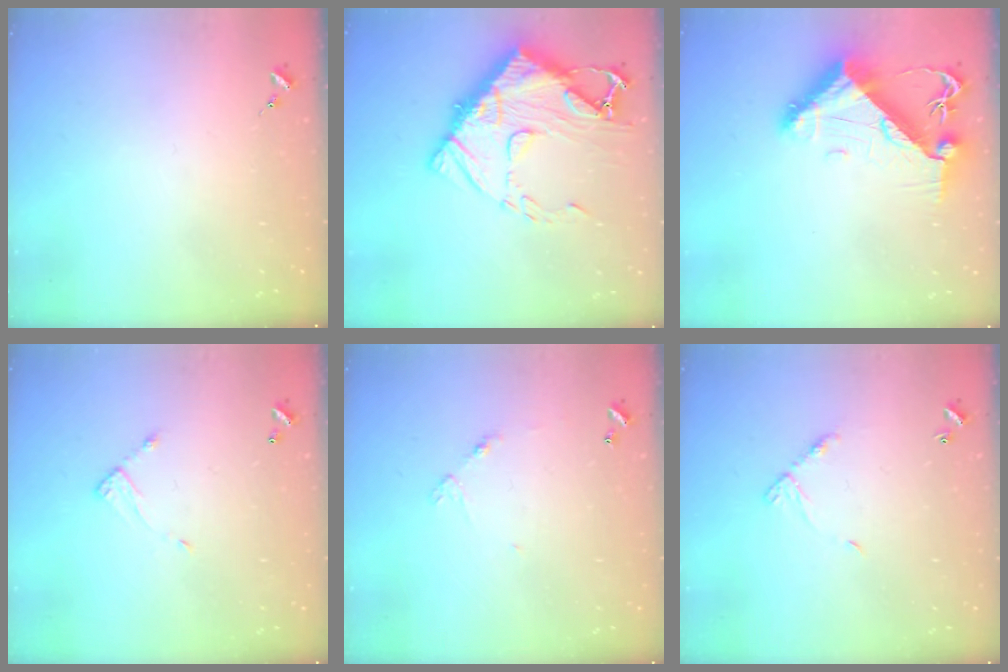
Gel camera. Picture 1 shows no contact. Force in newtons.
{"total": 17.4, "press": 17.4, "slide": 1.6}
{"total": 11.0, "press": 10.9, "slide": 1.4}
{"total": 4.3, "press": 4.3, "slide": 0.2}
{"total": 4.6, "press": 4.6, "slide": 0.3}
{"total": 6.9, "press": 6.8, "slide": 0.6}